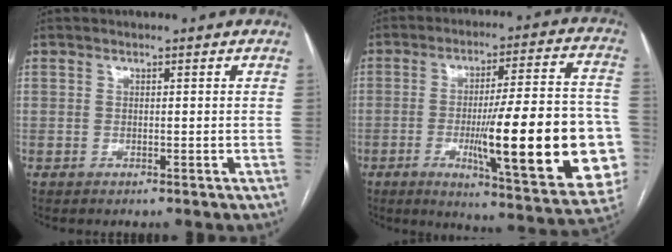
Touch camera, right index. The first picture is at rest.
{"total": 25.6, "force": [-5.5, 3.4, 24.8], "torque": [-0.285, 0.000, -0.068]}